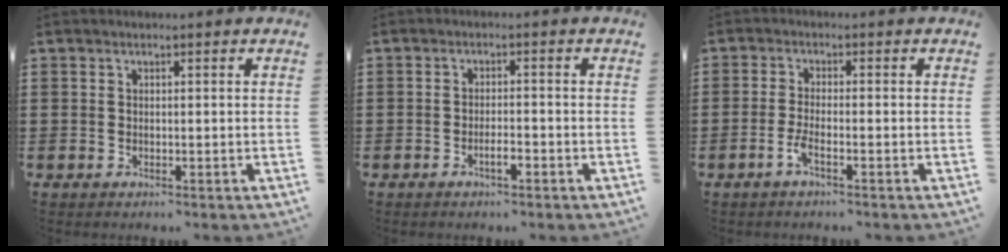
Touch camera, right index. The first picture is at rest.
{"total": 2.3, "force": [-1.3, 0.6, 1.8], "torque": [-0.032, 0.004, -0.025]}
{"total": 2.8, "force": [-1.6, 0.2, 2.3], "torque": [-0.060, -0.008, -0.036]}